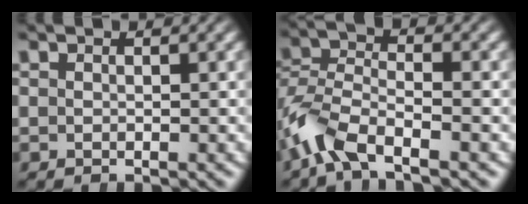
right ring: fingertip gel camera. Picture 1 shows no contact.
{"total": 4.4, "force": [-1.6, 2.7, 3.1], "torque": [-0.089, -0.024, -0.022]}